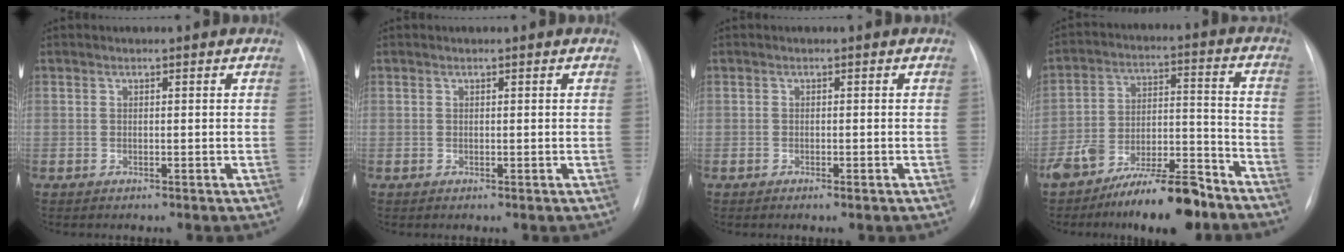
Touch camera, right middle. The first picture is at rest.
{"total": 0.0}
{"total": 1.0, "force": [-0.7, 0.2, 0.8], "torque": [-0.016, -0.001, -0.010]}
{"total": 14.4, "force": [-11.3, 3.4, 8.2], "torque": [-0.125, 0.027, -0.189]}